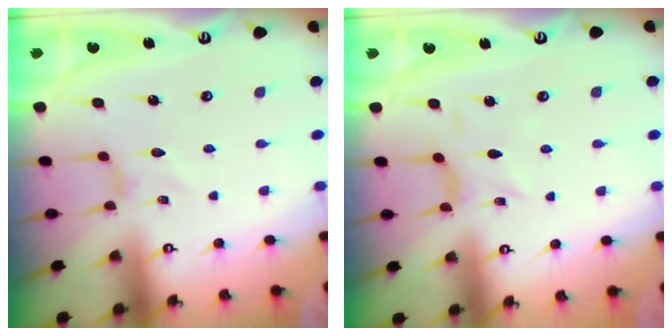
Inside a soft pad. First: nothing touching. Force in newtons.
{"total": 2.1, "press": 2.1, "slide": 0.6}